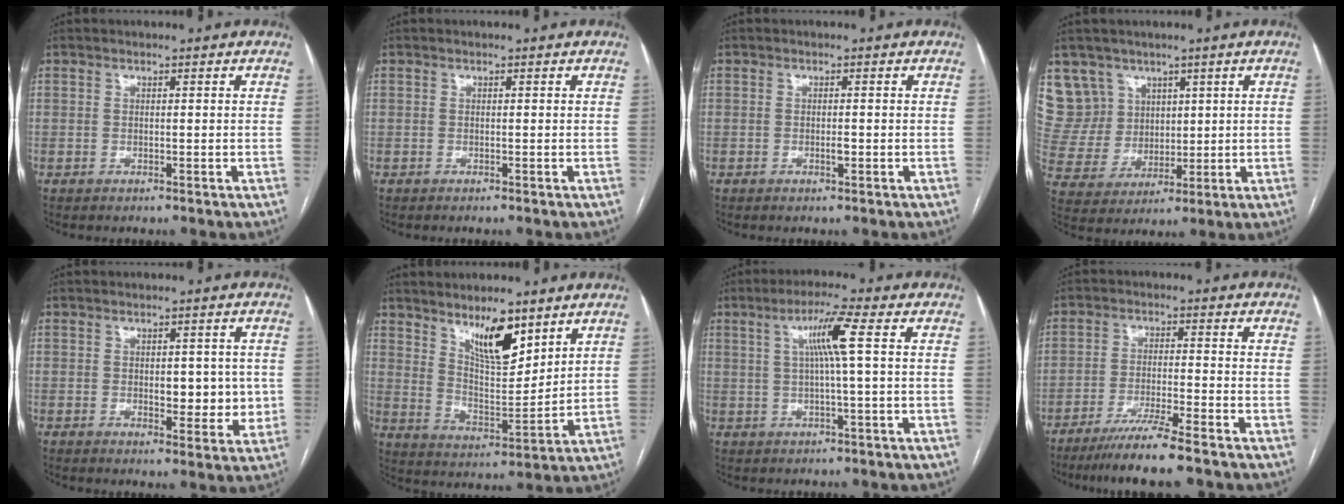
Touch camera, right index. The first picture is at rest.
{"total": 0.0}
{"total": 0.9, "force": [-0.2, 0.2, 0.9], "torque": [-0.017, -0.001, -0.003]}
{"total": 9.5, "force": [5.8, 7.5, 0.2], "torque": [-0.013, 0.032, 0.129]}
{"total": 6.2, "force": [0.0, 3.3, 5.3], "torque": [-0.056, 0.003, 0.008]}
{"total": 10.0, "force": [6.6, 2.8, 6.9], "torque": [-0.122, -0.007, 0.125]}
{"total": 6.5, "force": [1.4, -0.8, 6.3], "torque": [-0.114, 0.008, 0.028]}
{"total": 8.0, "force": [-6.3, -0.8, 4.8], "torque": [-0.078, -0.023, -0.111]}